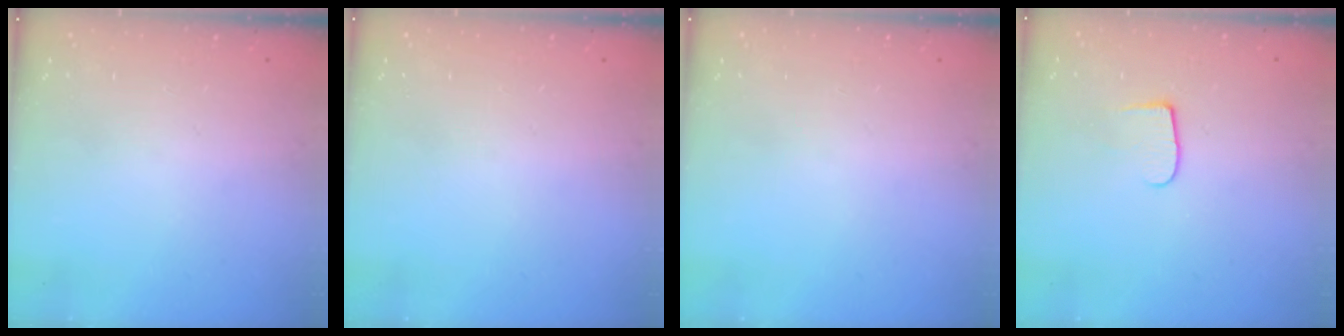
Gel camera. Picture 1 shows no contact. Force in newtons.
{"total": 0.0}
{"total": 0.0}
{"total": 6.1, "press": 6.0, "slide": 0.6}